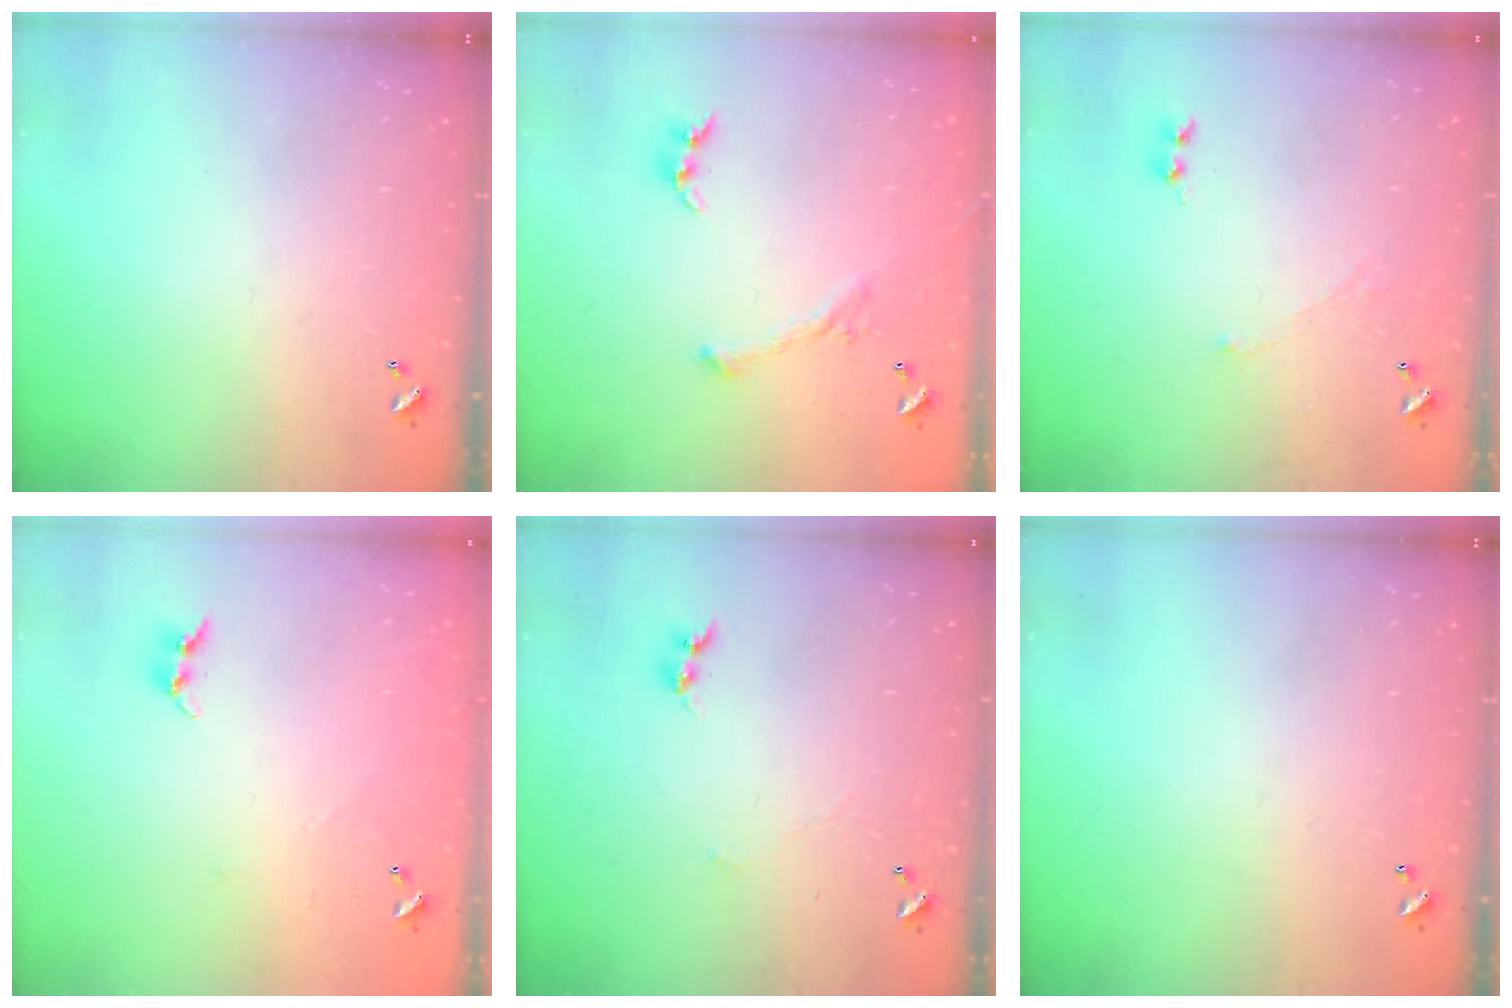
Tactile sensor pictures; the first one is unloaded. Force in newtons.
{"total": 2.8, "press": 2.6, "slide": 0.9}
{"total": 2.1, "press": 2.0, "slide": 0.7}
{"total": 5.6, "press": 5.6, "slide": 0.2}
{"total": 1.4, "press": 1.3, "slide": 0.4}
{"total": 0.0}